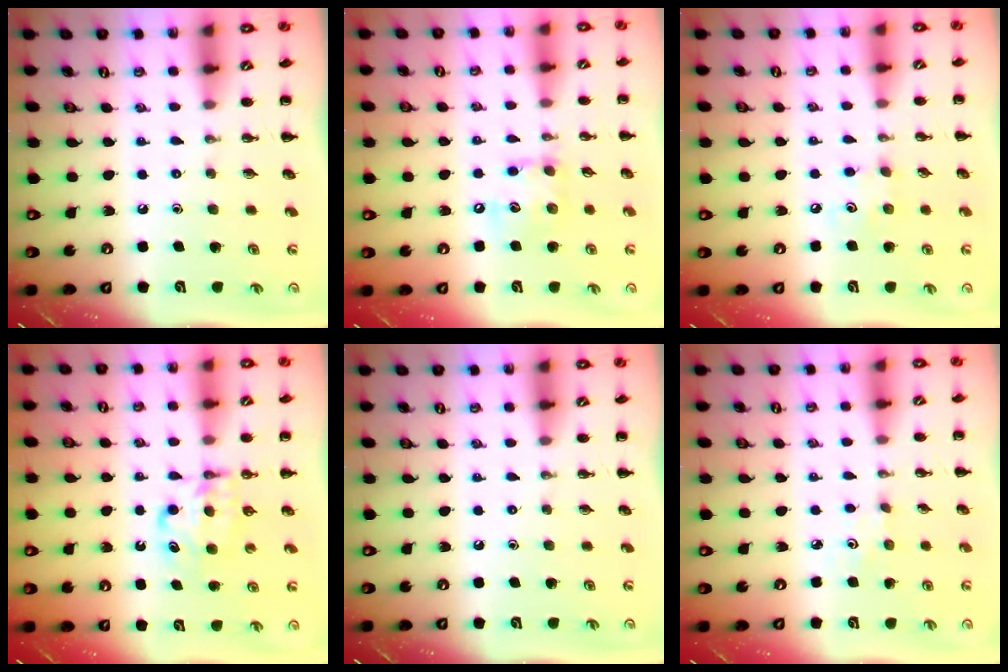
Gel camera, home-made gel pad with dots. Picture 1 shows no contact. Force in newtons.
{"total": 10.3, "press": 10.3, "slide": 1.3}
{"total": 3.6, "press": 3.5, "slide": 0.9}
{"total": 6.4, "press": 6.3, "slide": 0.6}
{"total": 0.0}
{"total": 1.4, "press": 1.3, "slide": 0.4}